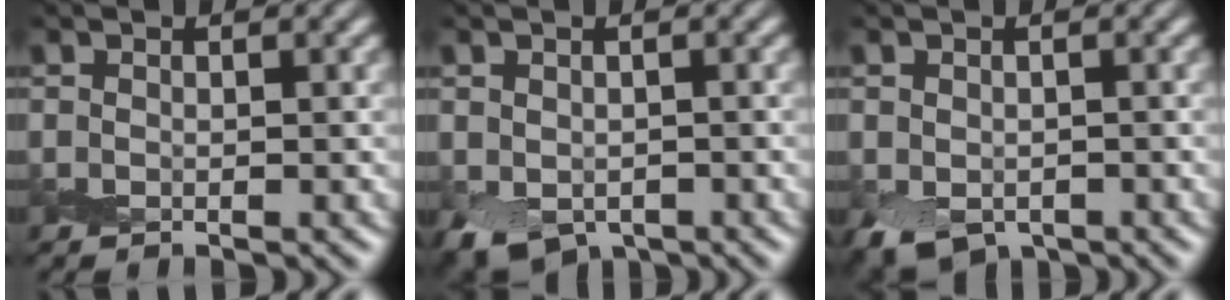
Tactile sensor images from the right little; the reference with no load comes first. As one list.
[{"total": 3.7, "force": [-1.7, 2.5, 2.1], "torque": [-0.036, -0.014, -0.026]}, {"total": 3.2, "force": [-1.6, 2.2, 1.8], "torque": [-0.030, -0.015, -0.026]}]